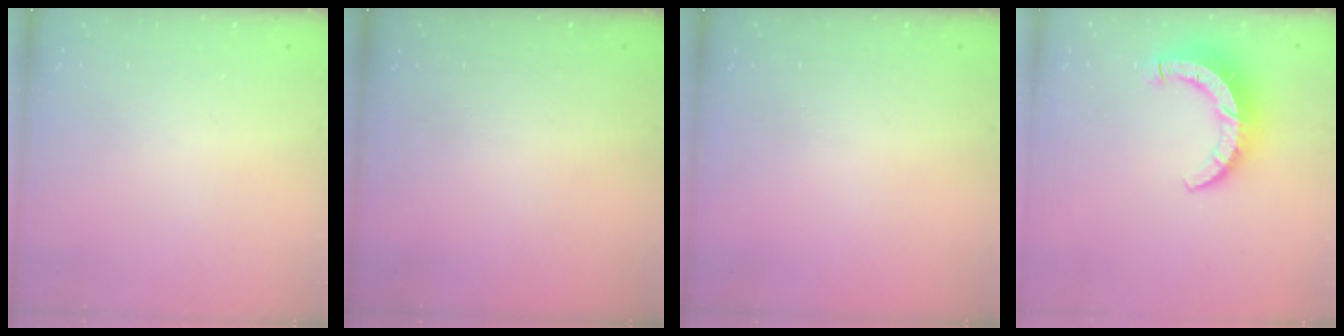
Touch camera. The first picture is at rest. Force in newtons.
{"total": 0.0}
{"total": 0.0}
{"total": 9.4, "press": 9.3, "slide": 0.9}